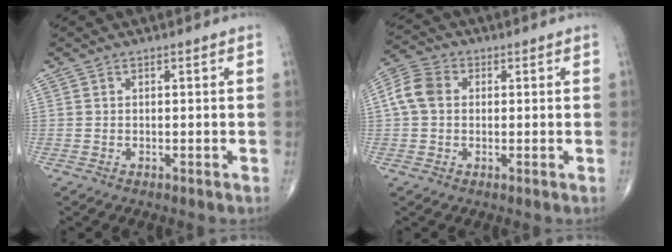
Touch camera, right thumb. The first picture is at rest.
{"total": 6.4, "force": [0.6, 4.9, 4.0], "torque": [-0.083, 0.019, 0.005]}